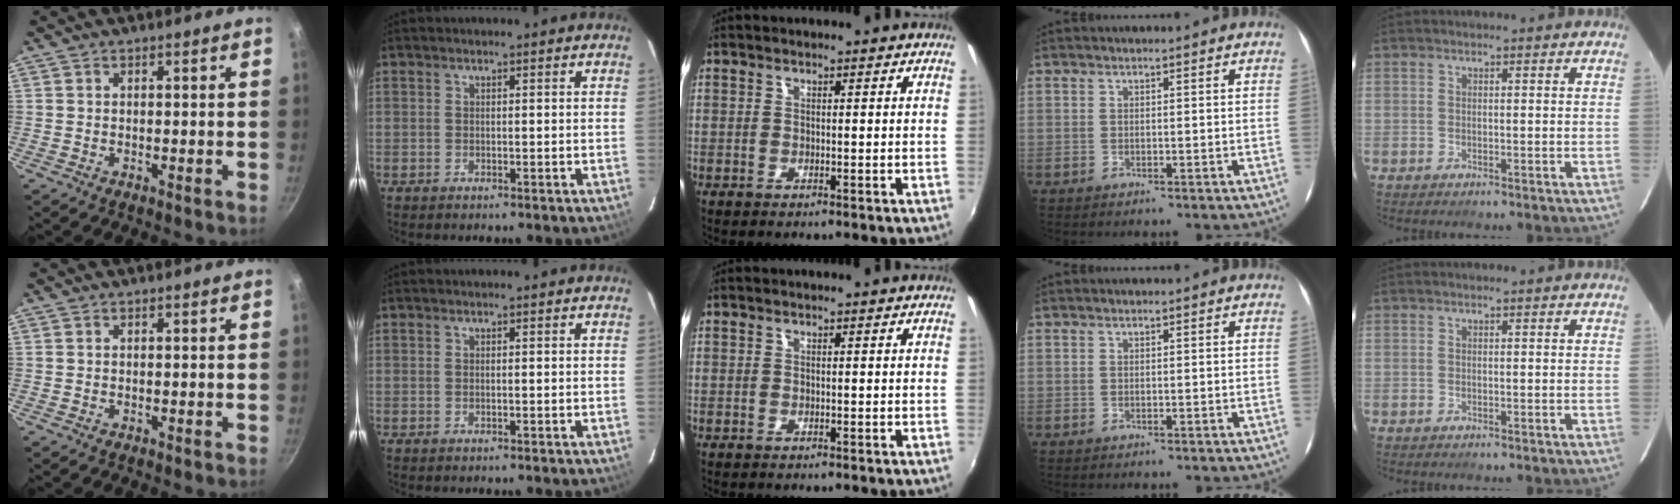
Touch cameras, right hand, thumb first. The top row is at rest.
{}